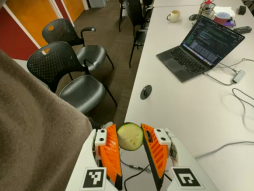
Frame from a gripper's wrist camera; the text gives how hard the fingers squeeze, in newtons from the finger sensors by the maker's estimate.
{"total": 8.5, "left": 8.0, "right": 9.1}